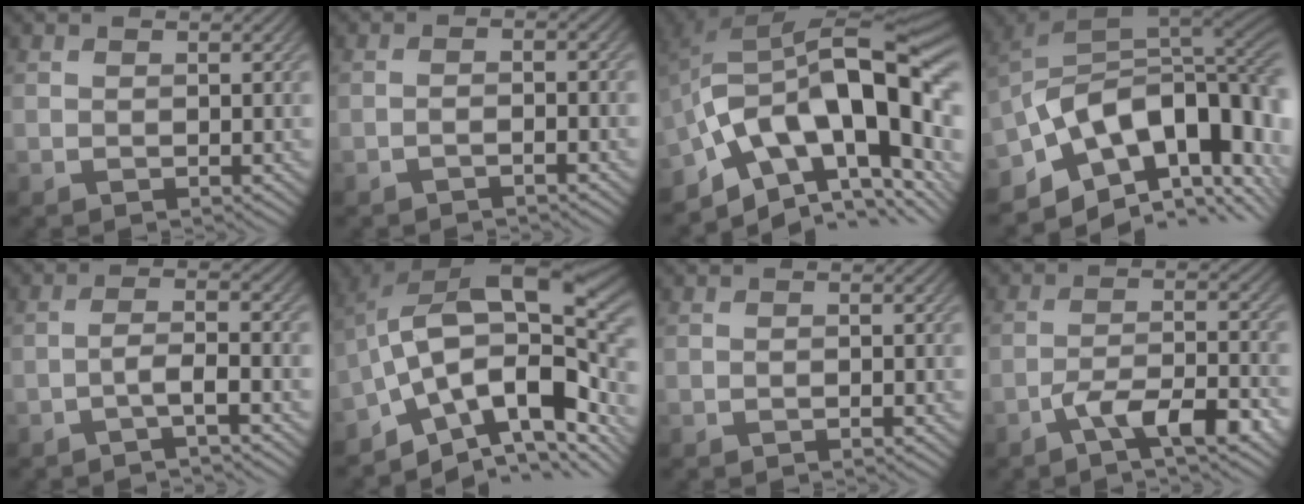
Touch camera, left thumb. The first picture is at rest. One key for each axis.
{"total": 1.7, "fx": -1.2, "fy": 0.2, "fz": 1.1, "tx": -0.020, "ty": 0.007, "tz": -0.027}
{"total": 17.1, "fx": -3.0, "fy": 9.8, "fz": 13.7, "tx": -0.236, "ty": 0.004, "tz": -0.048}
{"total": 15.7, "fx": -5.2, "fy": 9.0, "fz": 11.8, "tx": -0.214, "ty": 0.000, "tz": -0.089}
{"total": 3.7, "fx": -2.1, "fy": 0.6, "fz": 3.0, "tx": -0.052, "ty": 0.013, "tz": -0.054}
{"total": 15.6, "fx": -3.4, "fy": 8.5, "fz": 12.6, "tx": -0.219, "ty": -0.001, "tz": -0.054}
{"total": 0.5, "fx": -0.4, "fy": 0.1, "fz": 0.4, "tx": -0.006, "ty": 0.001, "tz": -0.007}
{"total": 7.0, "fx": -4.5, "fy": 1.8, "fz": 5.1, "tx": -0.091, "ty": 0.008, "tz": -0.081}